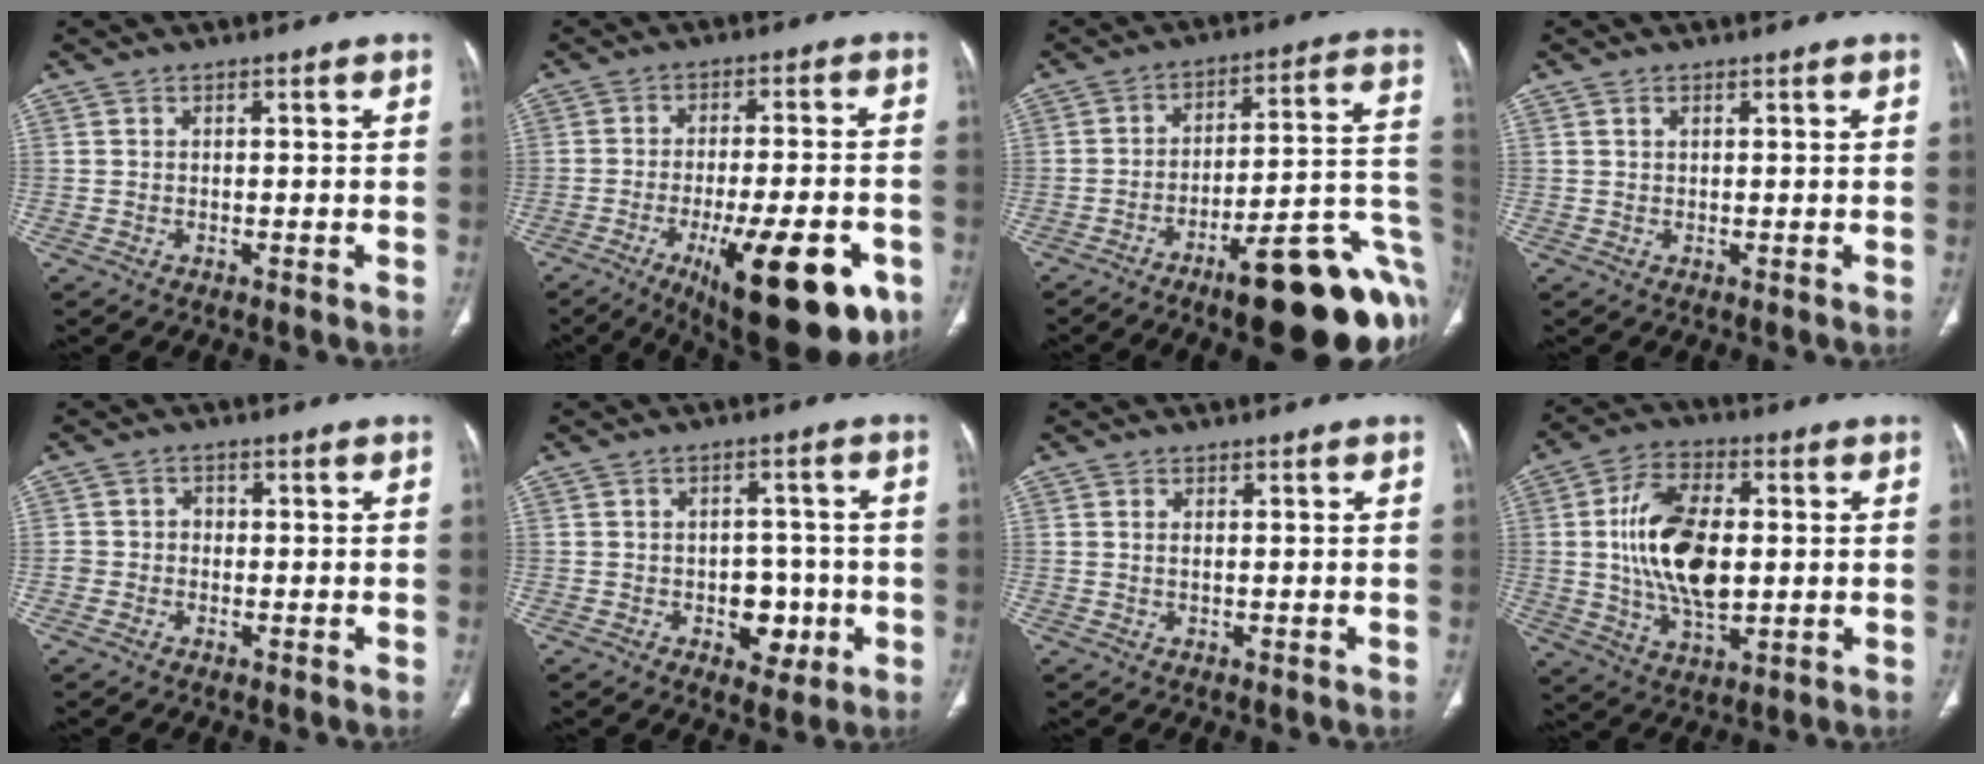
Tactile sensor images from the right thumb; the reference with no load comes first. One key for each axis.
{"total": 21.4, "fx": -9.3, "fy": 7.2, "fz": 17.9, "tx": -0.208, "ty": 0.024, "tz": -0.121}
{"total": 24.1, "fx": -10.5, "fy": 6.4, "fz": 20.7, "tx": -0.183, "ty": 0.070, "tz": -0.143}
{"total": 0.8, "fx": 0.4, "fy": 0.4, "fz": 0.5, "tx": -0.011, "ty": 0.001, "tz": 0.009}
{"total": 2.5, "fx": -0.6, "fy": 2.4, "fz": 0.7, "tx": 0.003, "ty": 0.015, "tz": -0.014}
{"total": 7.0, "fx": -1.9, "fy": 5.0, "fz": 4.6, "tx": -0.023, "ty": 0.015, "tz": -0.018}
{"total": 0.8, "fx": 0.2, "fy": 0.3, "fz": 0.7, "tx": -0.019, "ty": 0.001, "tz": 0.006}
{"total": 16.5, "fx": 1.0, "fy": 8.9, "fz": 13.8, "tx": -0.248, "ty": 0.001, "tz": 0.020}